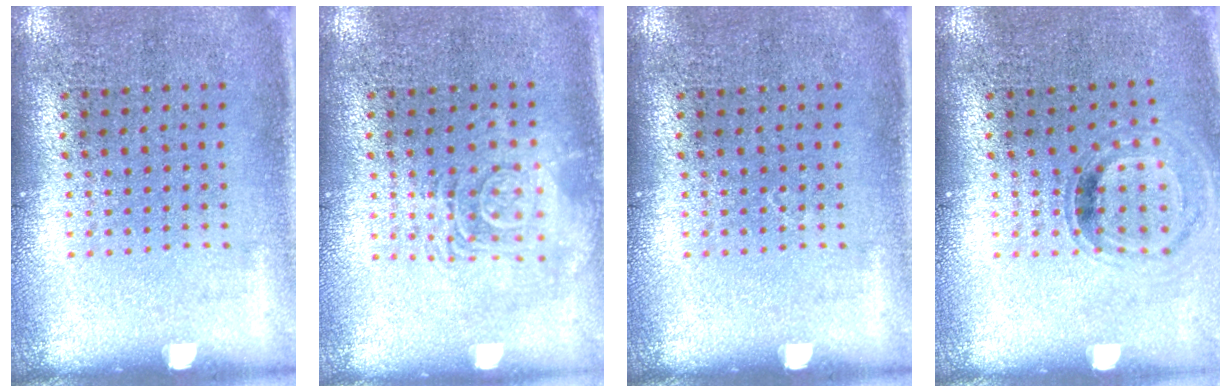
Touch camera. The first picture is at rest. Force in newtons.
{"total": 2.8, "press": 2.8, "slide": 0.4}
{"total": 0.0}
{"total": 0.8, "press": 0.8, "slide": 0.2}